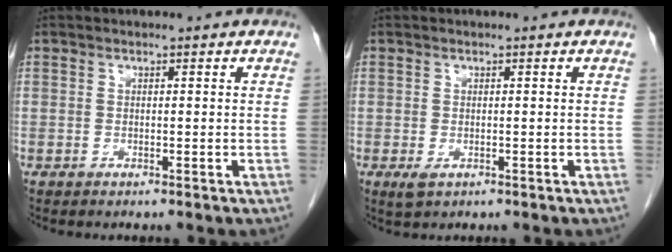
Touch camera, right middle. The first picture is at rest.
{"total": 1.6, "force": [-0.6, 0.8, 1.2], "torque": [-0.023, -0.004, -0.002]}